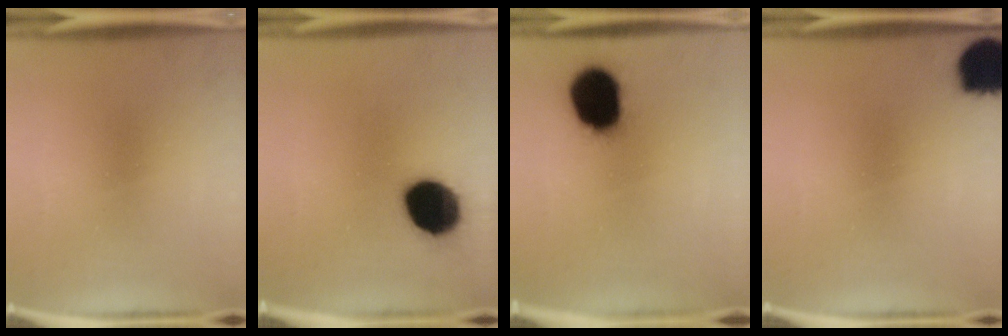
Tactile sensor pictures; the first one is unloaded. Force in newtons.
{"total": 16.6}
{"total": 17.1}
{"total": 11.1}